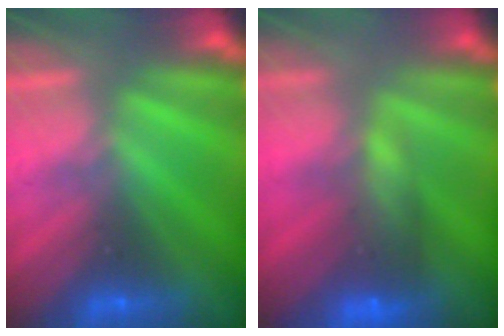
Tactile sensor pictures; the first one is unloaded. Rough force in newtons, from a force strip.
{"total": 9.6}